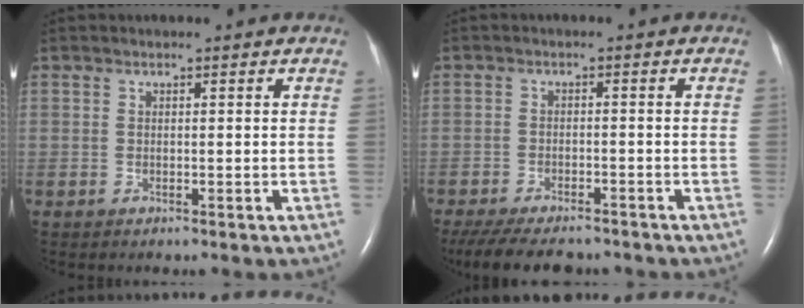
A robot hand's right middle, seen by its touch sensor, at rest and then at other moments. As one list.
[{"total": 13.1, "force": [-11.0, 4.1, 5.8], "torque": [-0.128, -0.016, -0.154]}]